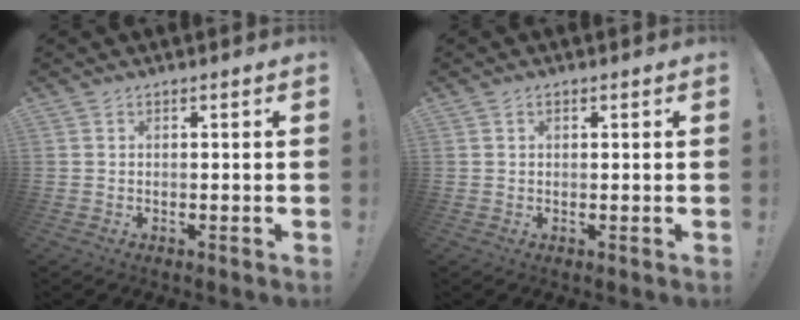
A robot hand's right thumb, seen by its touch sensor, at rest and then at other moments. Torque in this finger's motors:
{"motor_torque": [0.08, -0.25, -0.11, 0.21, 0.00]}